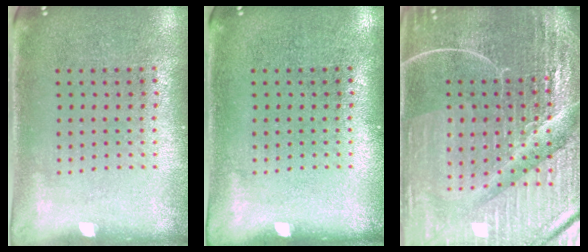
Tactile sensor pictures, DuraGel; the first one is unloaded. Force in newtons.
{"total": 0.0}
{"total": 7.1, "press": 6.2, "slide": 3.4}